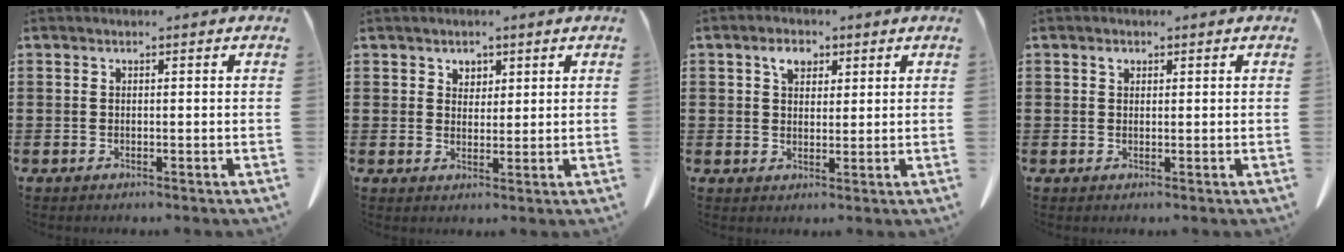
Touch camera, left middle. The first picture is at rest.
{"total": 2.5, "force": [1.8, 1.6, 0.3], "torque": [-0.004, 0.003, 0.033]}
{"total": 3.8, "force": [2.1, 2.7, 1.8], "torque": [-0.029, 0.004, 0.033]}
{"total": 0.9, "force": [0.5, 0.6, 0.4], "torque": [-0.011, 0.004, 0.010]}